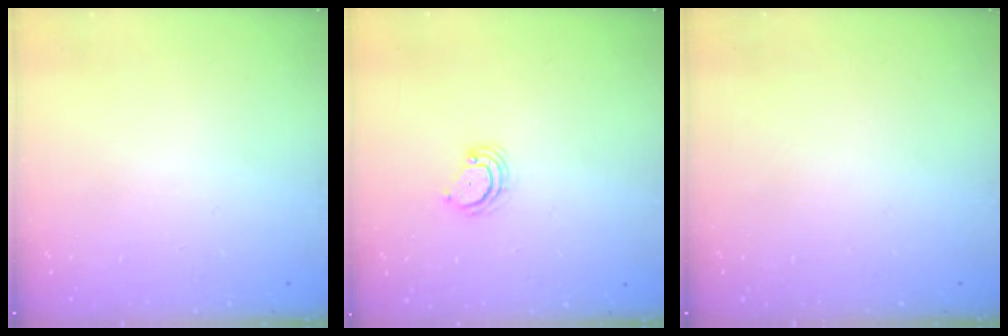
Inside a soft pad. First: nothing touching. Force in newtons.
{"total": 4.2, "press": 4.1, "slide": 0.3}
{"total": 0.0}